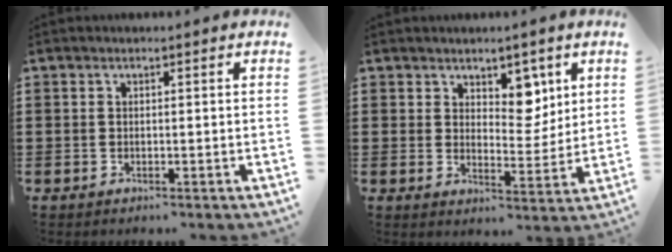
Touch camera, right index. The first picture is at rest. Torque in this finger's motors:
{"motor_torque": [-0.02, 0.31, 0.24, 0.01]}